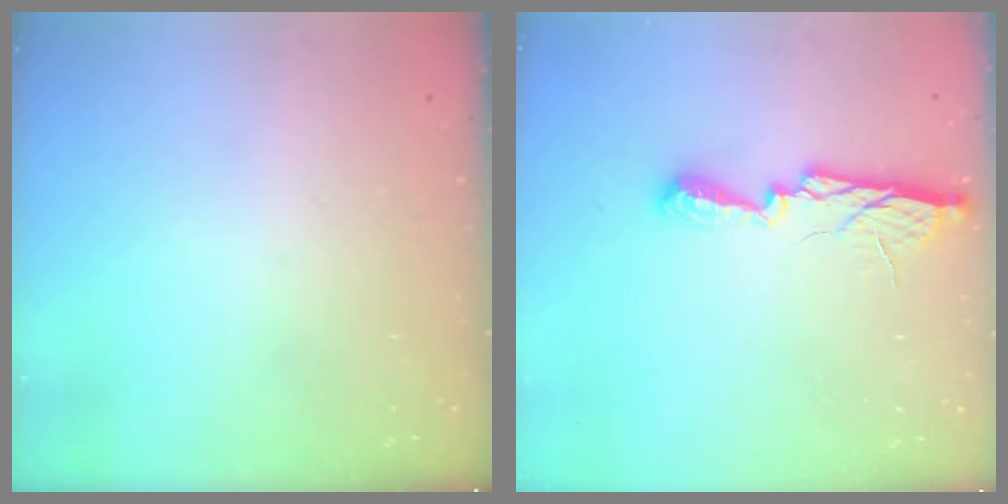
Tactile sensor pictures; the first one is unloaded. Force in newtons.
{"total": 9.7, "press": 9.7, "slide": 0.9}